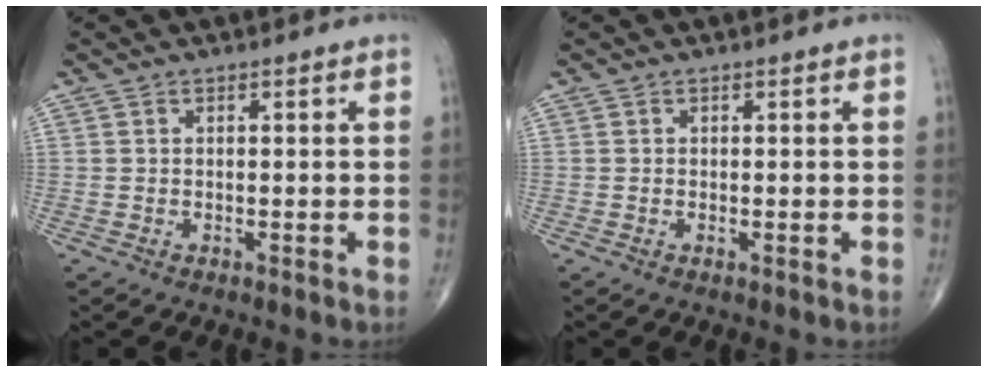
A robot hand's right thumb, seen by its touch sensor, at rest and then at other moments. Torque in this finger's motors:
{"motor_torque": [-0.44, -0.10, -0.51, 0.00, -0.09]}